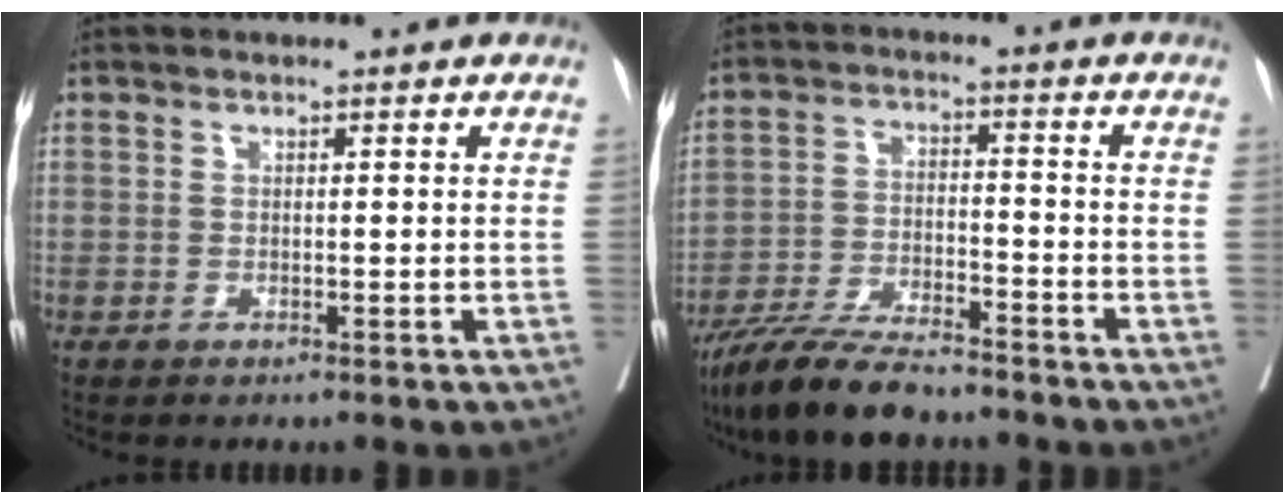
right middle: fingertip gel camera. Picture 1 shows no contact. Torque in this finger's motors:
{"motor_torque": [1.00, -1.14, 0.11, 0.03]}